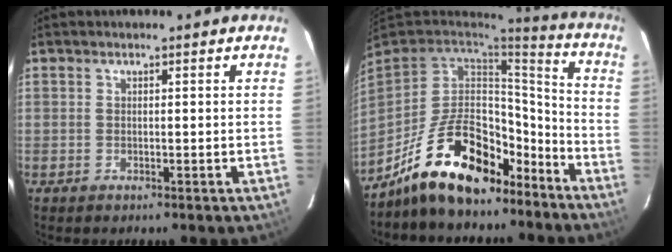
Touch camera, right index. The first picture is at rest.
{"total": 21.4, "force": [-15.0, 10.2, 11.5], "torque": [-0.224, 0.036, -0.219]}